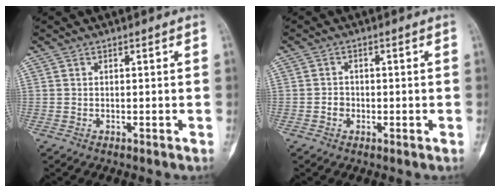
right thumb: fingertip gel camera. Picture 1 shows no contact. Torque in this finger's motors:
{"motor_torque": [0.94, 0.78, 0.22, -0.26, 0.00]}